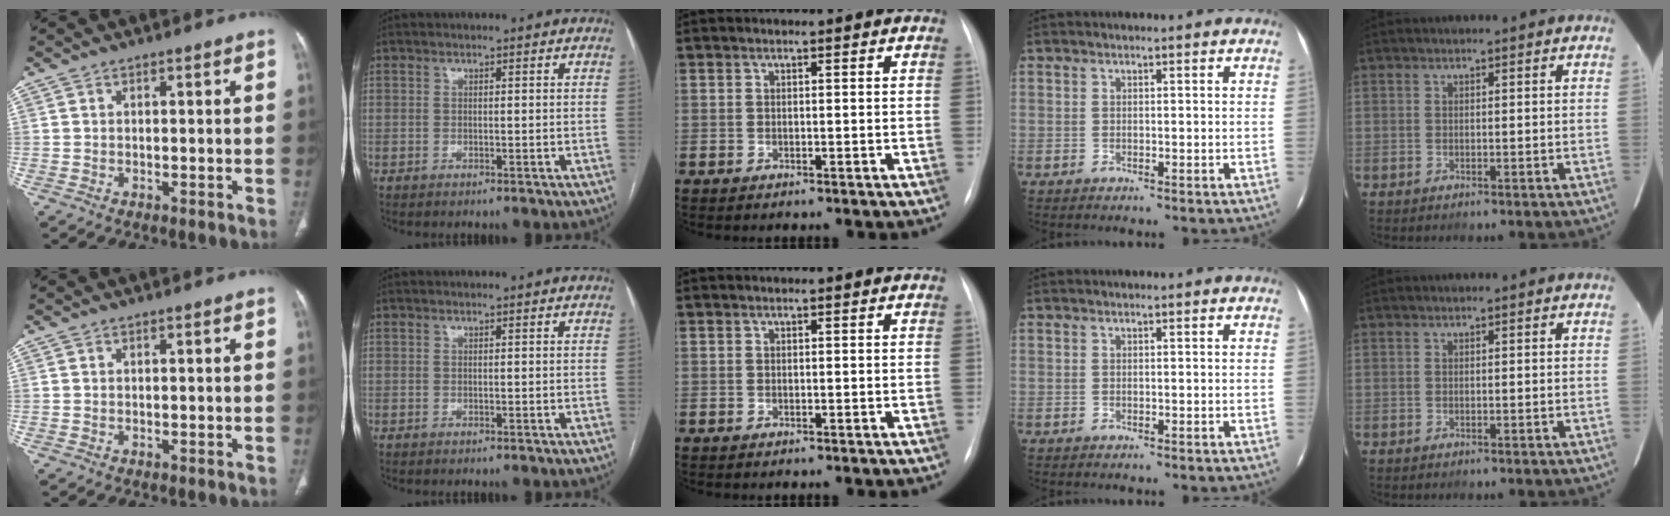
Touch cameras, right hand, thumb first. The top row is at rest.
{}